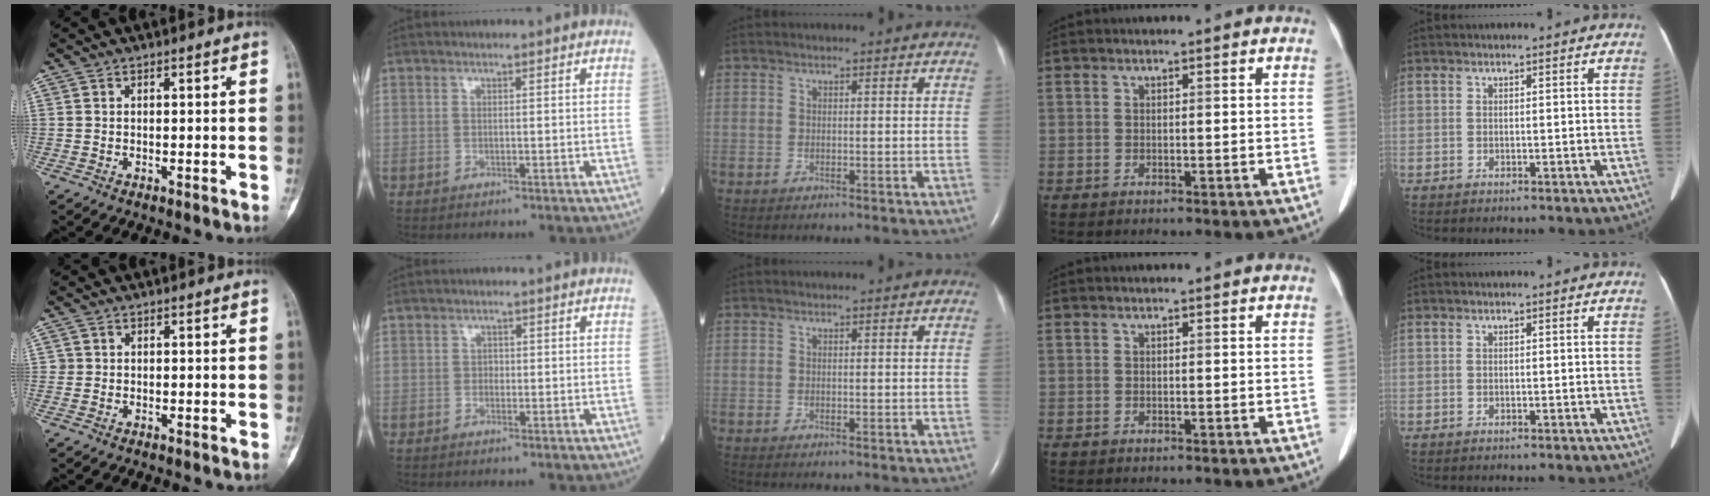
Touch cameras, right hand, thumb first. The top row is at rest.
{"thumb": {"total": 0.8, "force": [0.1, 0.8, 0.0], "torque": [0.009, 0.005, 0.001]}, "index": {"total": 0.7, "force": [-0.1, 0.6, 0.3], "torque": [-0.004, 0.003, -0.003]}}